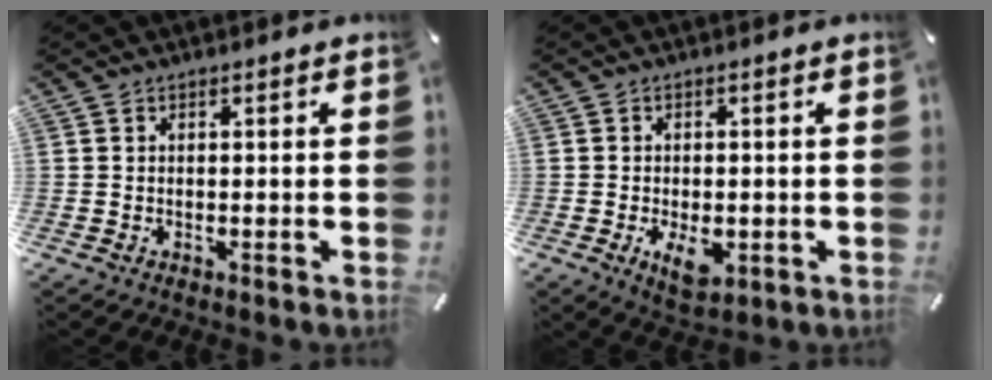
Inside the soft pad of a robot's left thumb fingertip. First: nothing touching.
{"total": 5.9, "force": [-1.6, 3.6, 4.4], "torque": [-0.080, -0.006, -0.033]}